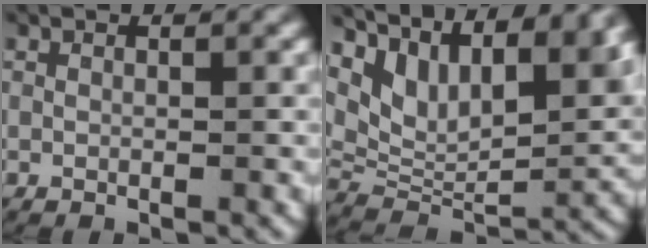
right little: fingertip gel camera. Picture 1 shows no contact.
{"total": 12.2, "force": [3.2, 7.7, 8.9], "torque": [-0.138, -0.008, 0.056]}